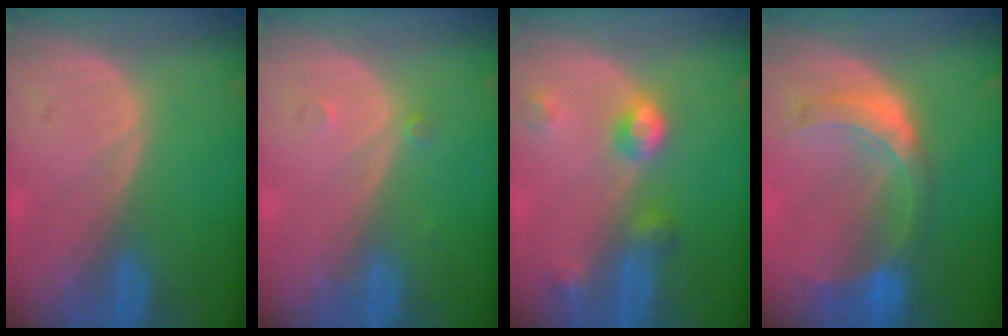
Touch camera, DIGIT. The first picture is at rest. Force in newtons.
{"total": 0.8, "press": 0.8, "slide": 0.1}
{"total": 4.7, "press": 4.3, "slide": 2.0}
{"total": 7.8, "press": 6.9, "slide": 3.6}